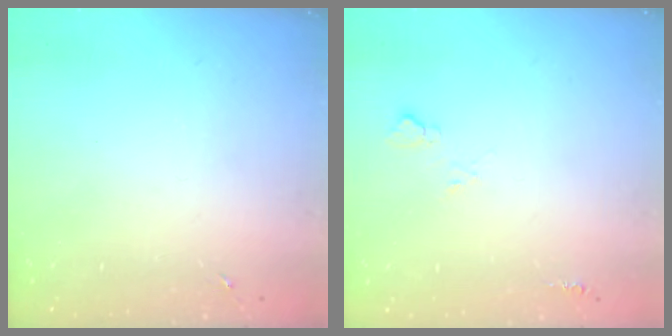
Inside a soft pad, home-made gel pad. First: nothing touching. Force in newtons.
{"total": 5.0, "press": 5.0, "slide": 0.6}